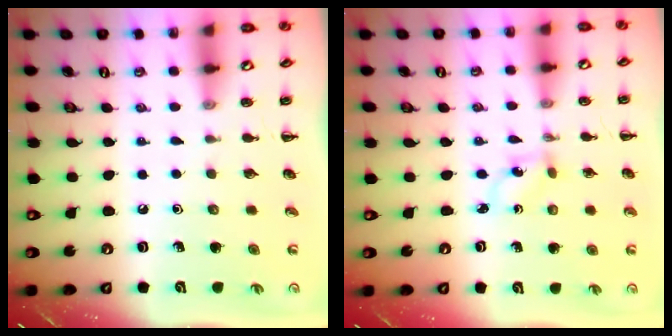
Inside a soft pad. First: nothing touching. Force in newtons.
{"total": 1.4, "press": 1.2, "slide": 0.6}